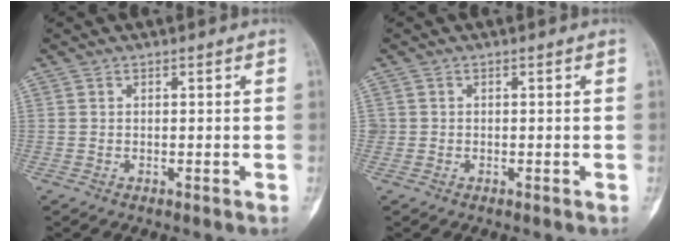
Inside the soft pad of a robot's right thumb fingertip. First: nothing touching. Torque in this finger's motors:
{"motor_torque": [-0.09, -0.21, 0.20, 0.20, 0.03]}